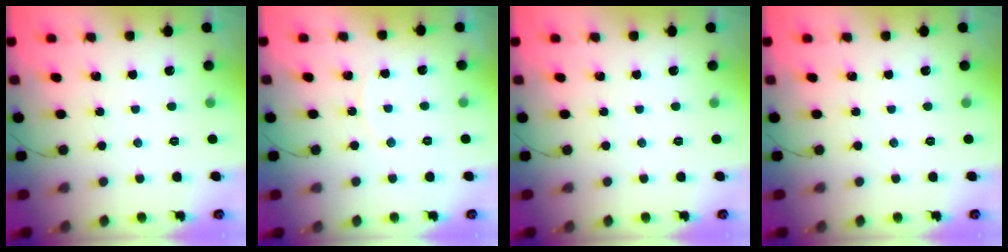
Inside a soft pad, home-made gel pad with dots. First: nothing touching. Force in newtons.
{"total": 3.1, "press": 3.0, "slide": 0.6}
{"total": 0.0}
{"total": 0.0}